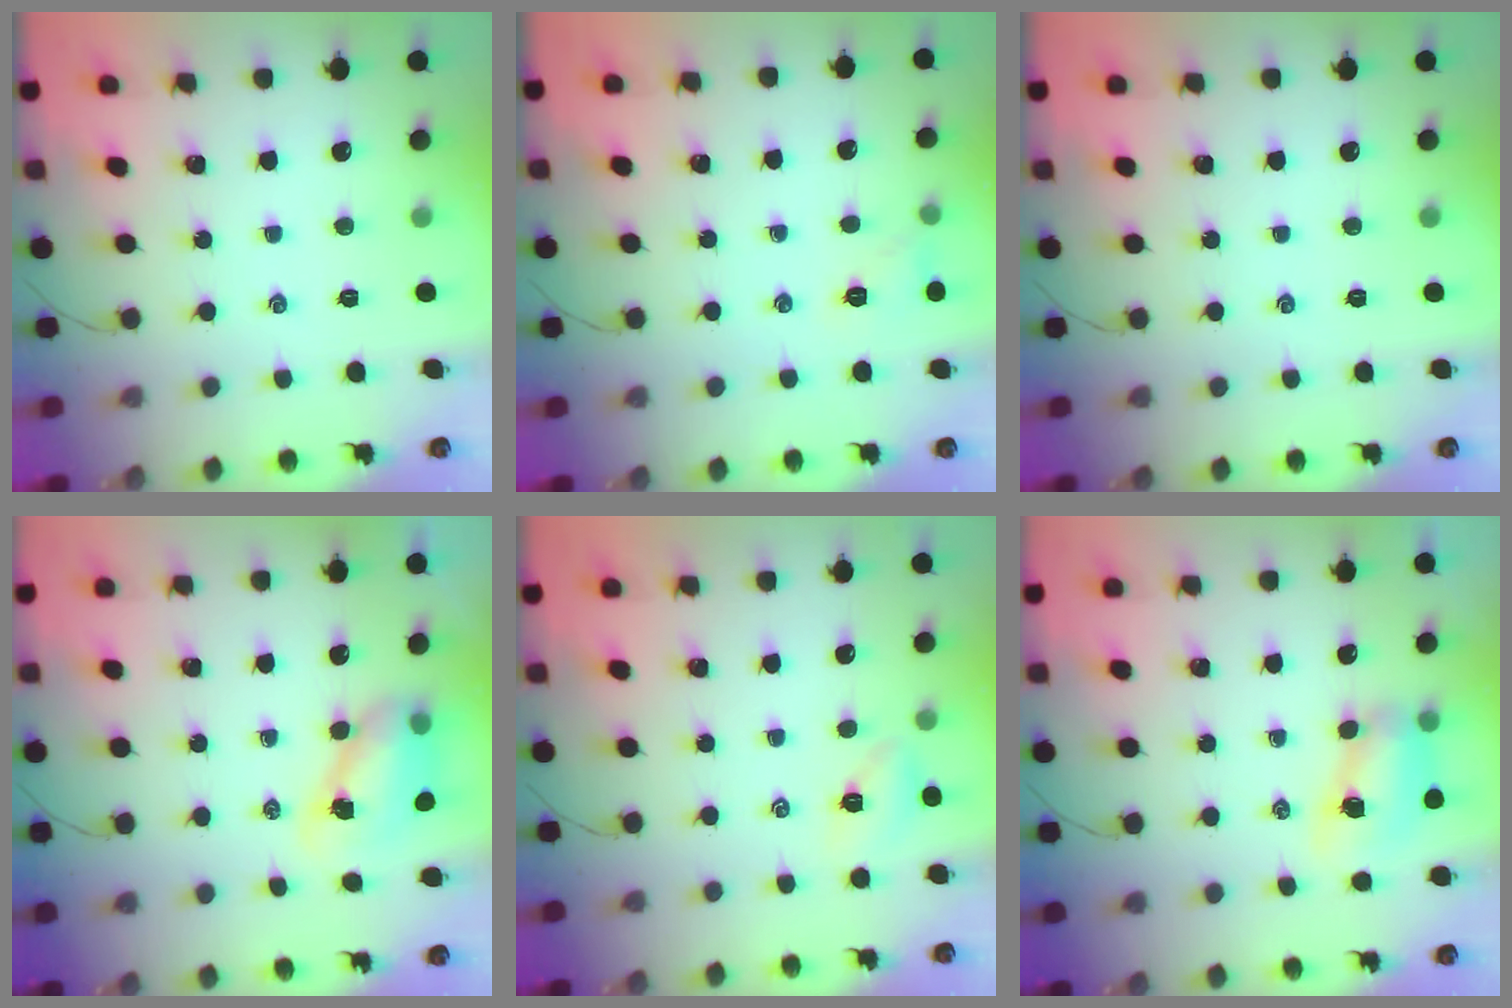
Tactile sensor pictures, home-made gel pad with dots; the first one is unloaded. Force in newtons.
{"total": 6.3, "press": 6.2, "slide": 1.3}
{"total": 0.0}
{"total": 8.3, "press": 8.1, "slide": 1.7}
{"total": 4.5, "press": 4.2, "slide": 1.4}
{"total": 8.4, "press": 8.3, "slide": 1.1}